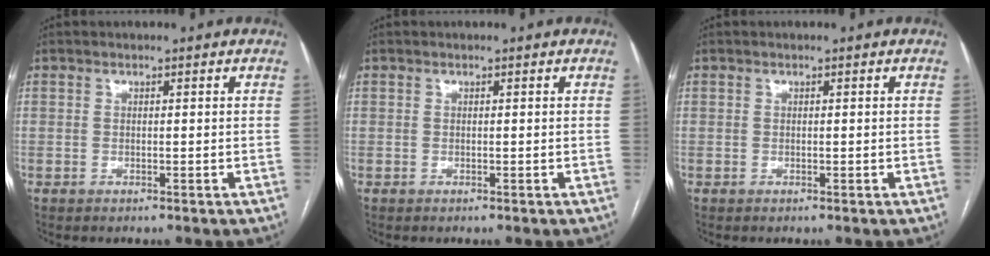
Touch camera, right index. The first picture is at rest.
{"total": 0.0}
{"total": 0.0}